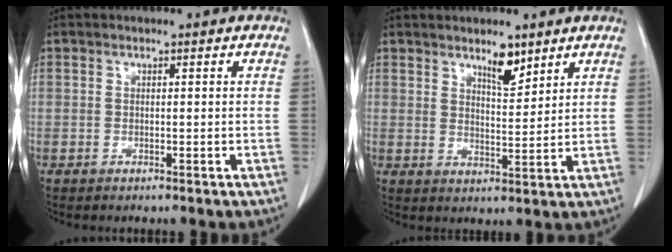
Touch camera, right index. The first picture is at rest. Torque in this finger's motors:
{"motor_torque": [0.18, 0.16, 0.06, 0.04]}